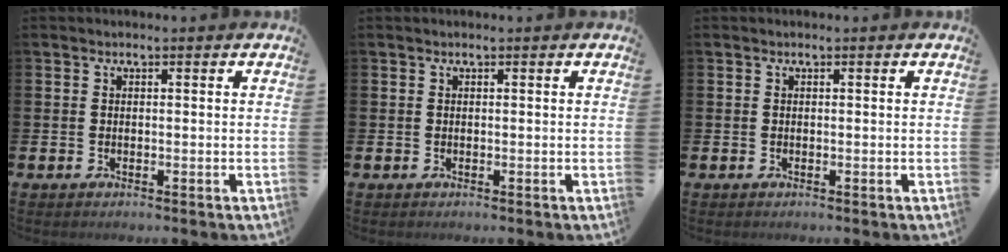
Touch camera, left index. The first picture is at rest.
{"total": 0.0}
{"total": 0.0}